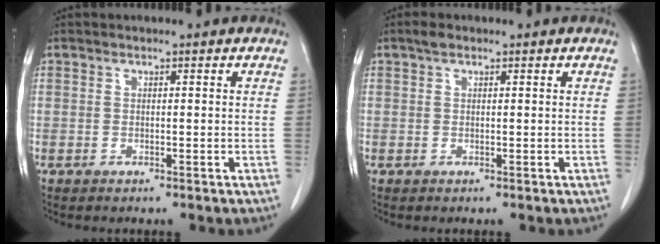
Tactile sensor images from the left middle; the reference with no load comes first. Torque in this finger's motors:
{"motor_torque": [0.14, -0.10, -0.26, -0.01]}